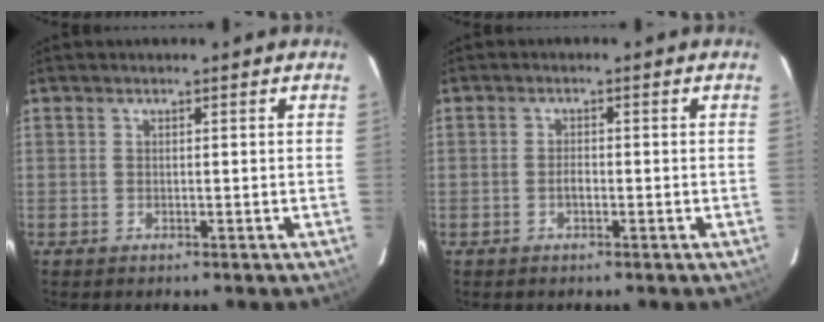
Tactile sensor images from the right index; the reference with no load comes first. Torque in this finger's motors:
{"motor_torque": [0.35, -0.10, 0.20, 0.03]}